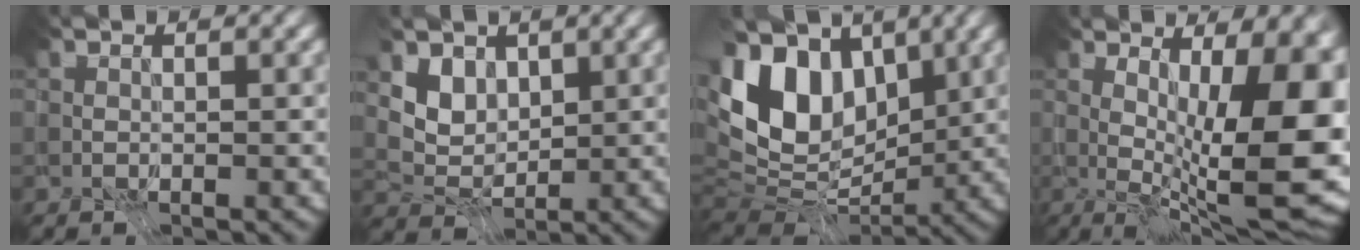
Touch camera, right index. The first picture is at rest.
{"total": 1.5, "force": [1.1, 0.9, 0.6], "torque": [-0.025, -0.010, 0.031]}
{"total": 9.2, "force": [1.3, 5.6, 7.2], "torque": [-0.134, 0.008, 0.025]}
{"total": 11.7, "force": [0.1, 2.3, 11.5], "torque": [-0.147, -0.008, 0.024]}